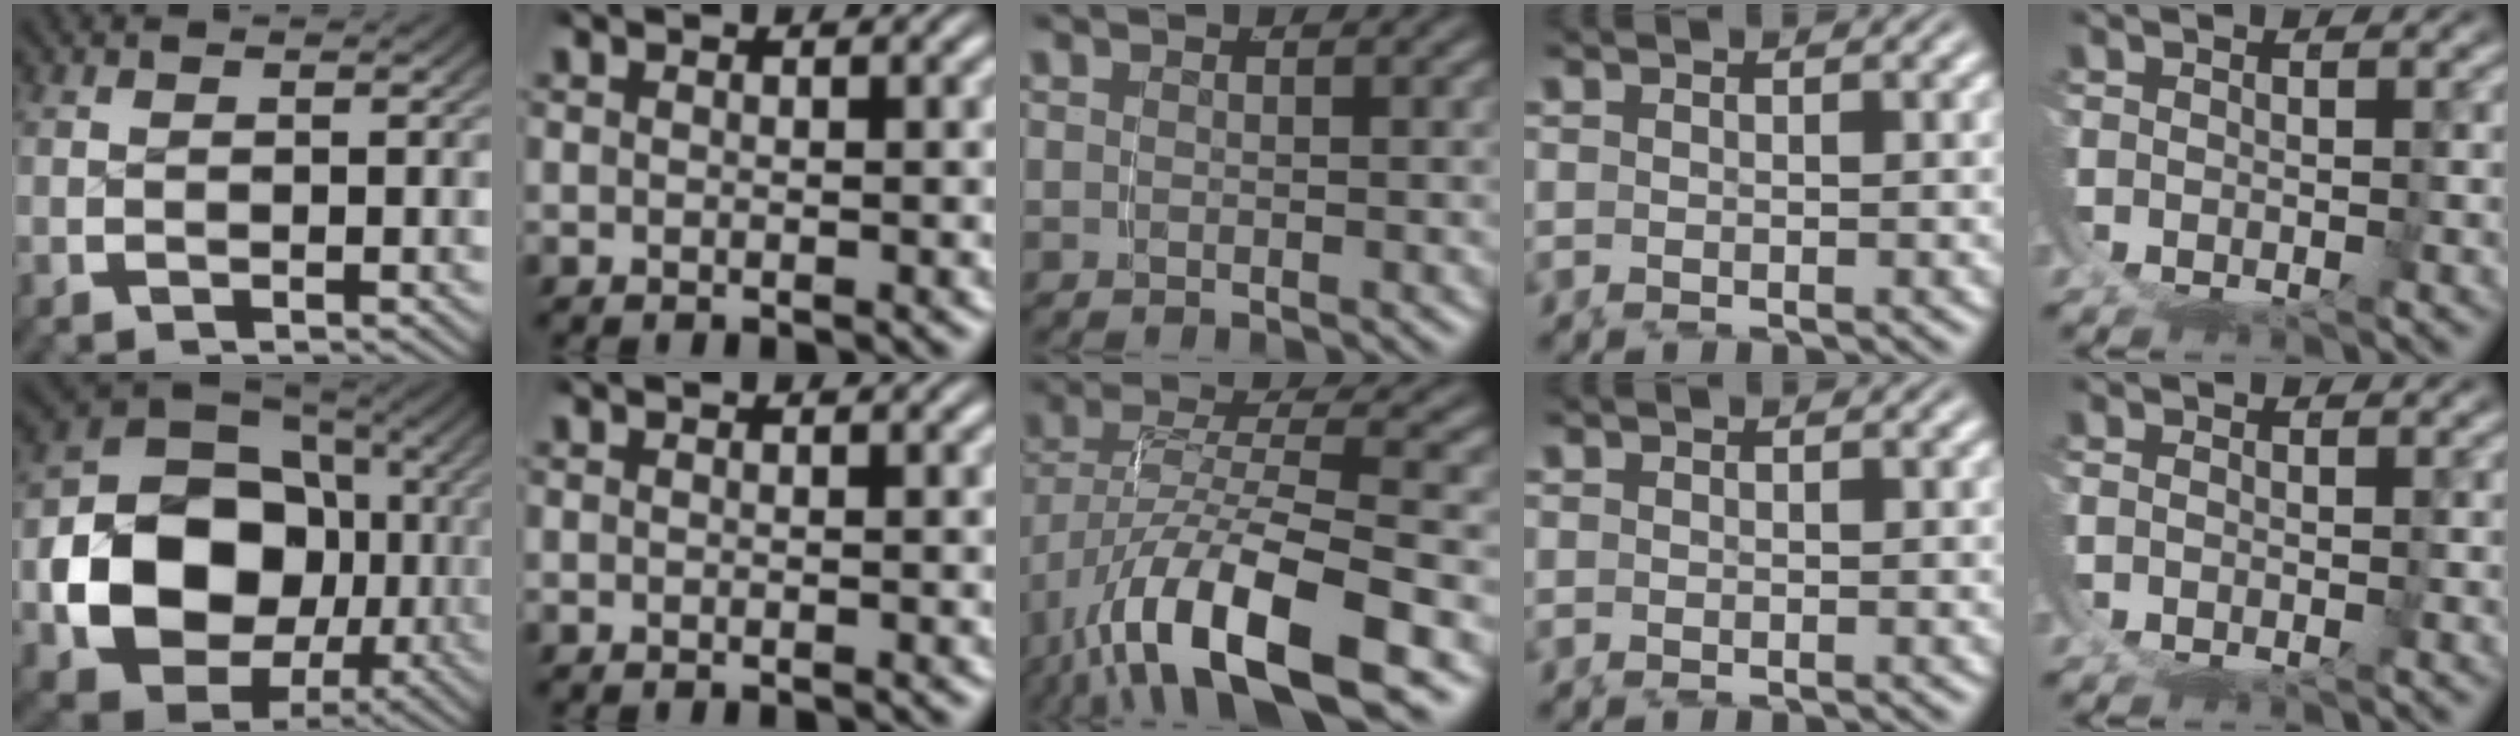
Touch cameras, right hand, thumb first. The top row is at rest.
{"thumb": {"total": 18.2, "force": [-2.2, 13.5, 12.0], "torque": [-0.259, -0.069, -0.010]}, "middle": {"total": 10.1, "force": [-3.4, 5.5, 7.8], "torque": [-0.161, -0.030, -0.036]}, "little": {"total": 1.0, "force": [-0.4, 1.0, -0.1], "torque": [-0.005, -0.003, -0.009]}}